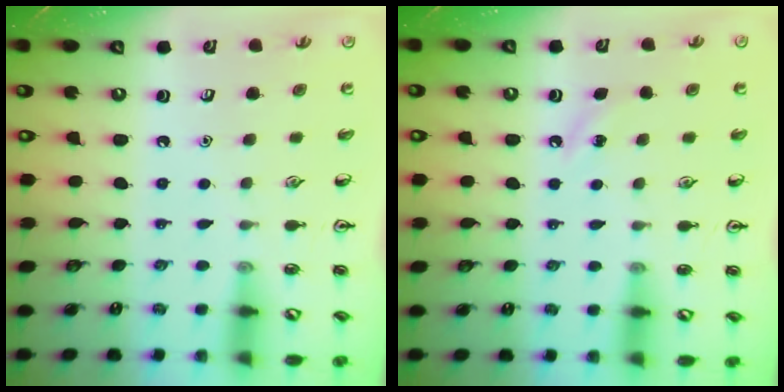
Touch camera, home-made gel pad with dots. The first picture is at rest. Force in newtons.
{"total": 3.3, "press": 3.1, "slide": 1.2}